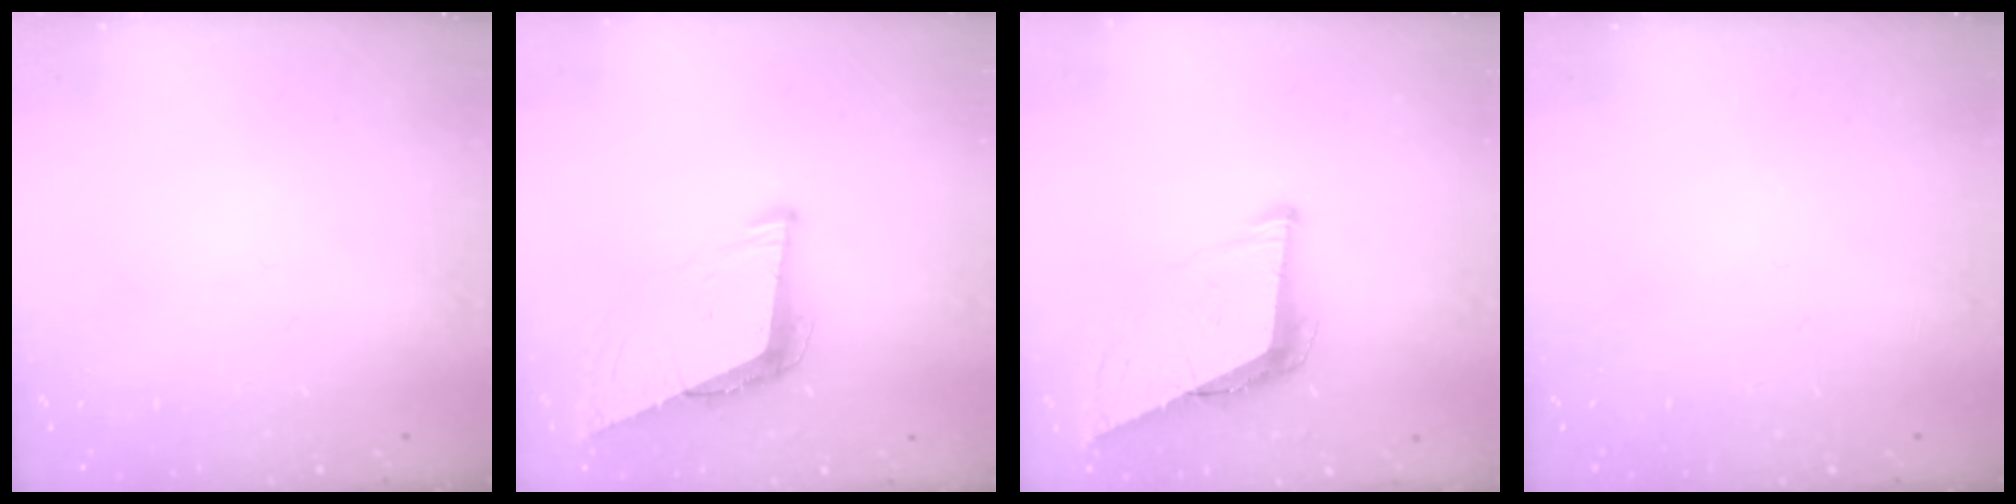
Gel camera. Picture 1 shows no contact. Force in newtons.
{"total": 8.8, "press": 7.9, "slide": 3.8}
{"total": 8.7, "press": 8.4, "slide": 2.4}
{"total": 0.0}